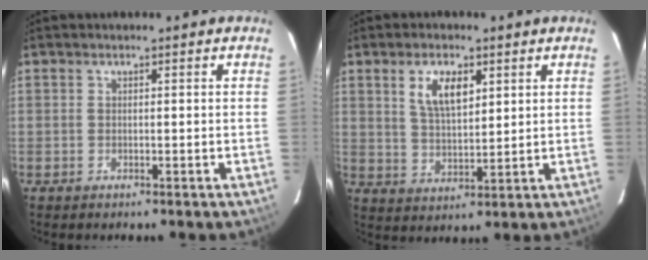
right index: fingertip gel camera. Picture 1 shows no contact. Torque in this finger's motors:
{"motor_torque": [0.05, 0.05, 0.03, 0.03]}